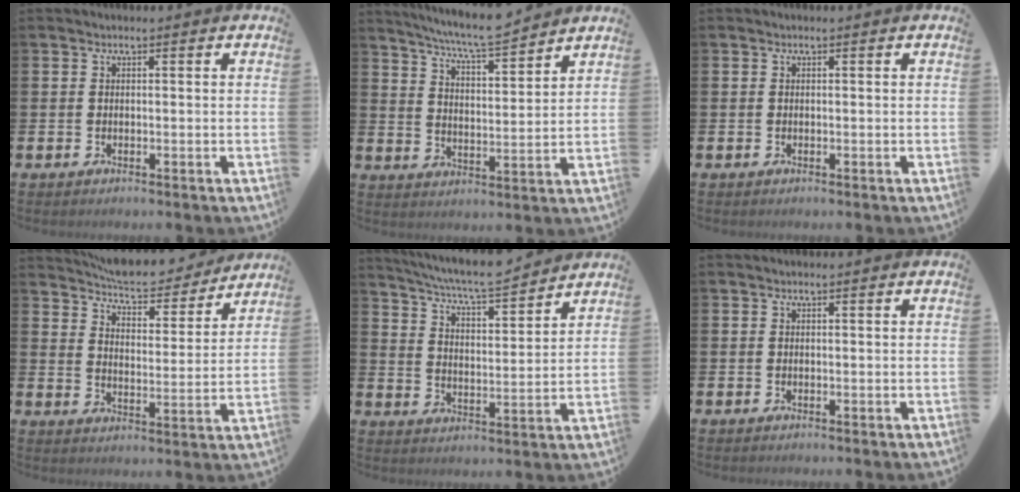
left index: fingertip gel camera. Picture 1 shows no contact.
{"total": 7.4, "force": [7.0, -0.1, 2.2], "torque": [-0.061, -0.045, 0.123]}
{"total": 0.0}
{"total": 7.3, "force": [7.0, 1.1, 1.7], "torque": [-0.060, -0.047, 0.123]}
{"total": 6.9, "force": [6.6, 0.2, 1.9], "torque": [-0.067, -0.048, 0.115]}
{"total": 0.0}